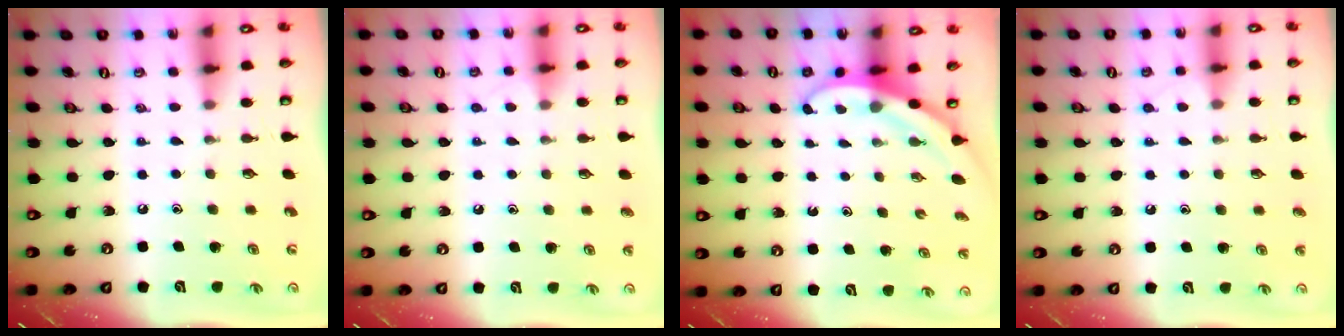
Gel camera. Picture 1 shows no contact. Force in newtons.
{"total": 2.6, "press": 2.5, "slide": 0.3}
{"total": 3.0, "press": 3.0, "slide": 0.1}
{"total": 4.2, "press": 4.2, "slide": 0.4}